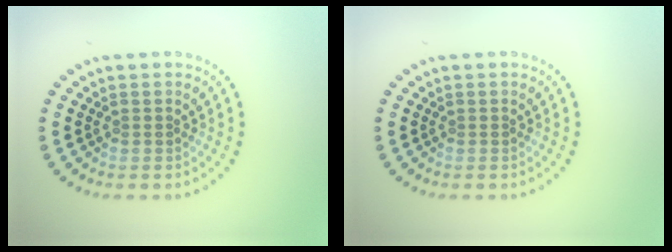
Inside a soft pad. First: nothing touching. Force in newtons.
{"total": 0.0}